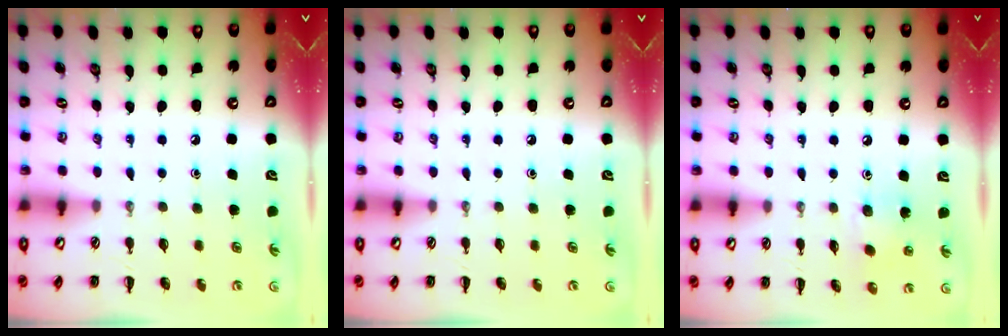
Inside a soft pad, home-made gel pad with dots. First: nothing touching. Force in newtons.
{"total": 0.0}
{"total": 4.6, "press": 4.5, "slide": 0.9}